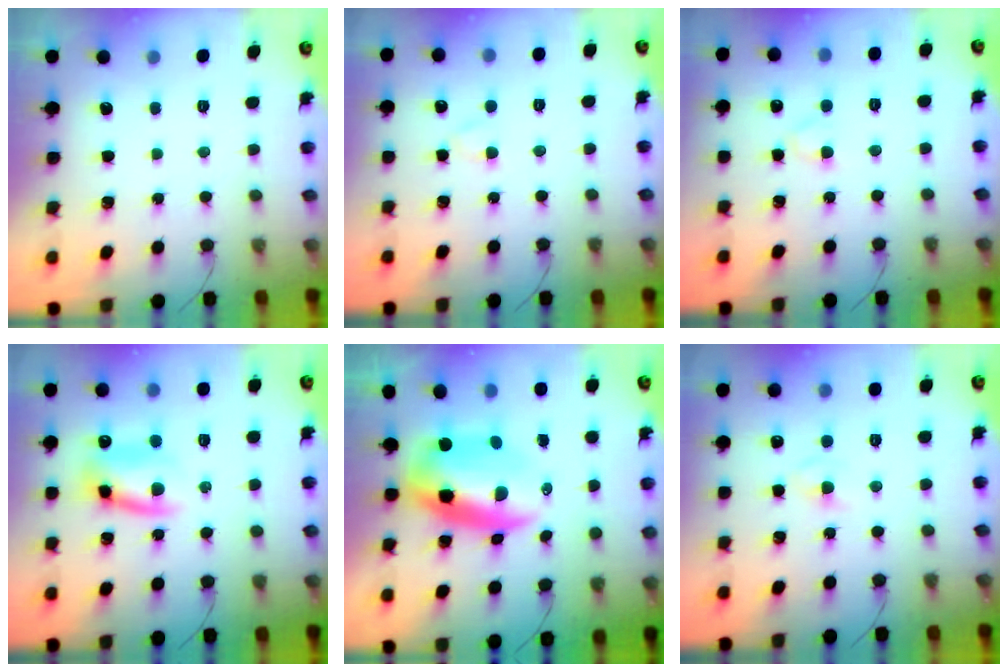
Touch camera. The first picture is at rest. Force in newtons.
{"total": 2.0, "press": 1.8, "slide": 0.9}
{"total": 2.0, "press": 1.7, "slide": 0.9}
{"total": 11.2, "press": 11.1, "slide": 1.8}
{"total": 11.0, "press": 10.7, "slide": 2.8}
{"total": 2.9, "press": 2.7, "slide": 1.2}